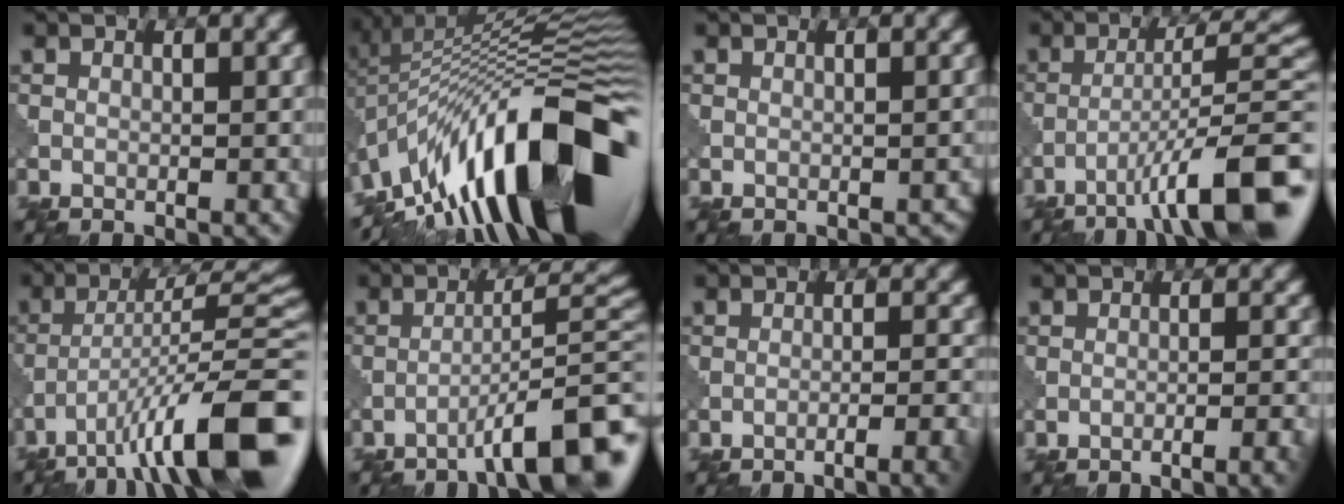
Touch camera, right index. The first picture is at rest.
{"total": 16.2, "force": [-7.1, 6.0, 13.3], "torque": [-0.185, 0.041, -0.147]}
{"total": 0.7, "force": [-0.6, 0.3, 0.2], "torque": [-0.007, -0.001, -0.005]}
{"total": 10.5, "force": [-5.8, 1.4, 8.7], "torque": [-0.118, 0.025, -0.091]}
{"total": 12.5, "force": [-6.8, 2.4, 10.2], "torque": [-0.159, 0.012, -0.111]}
{"total": 8.7, "force": [-5.6, 1.3, 6.5], "torque": [-0.081, 0.025, -0.088]}
{"total": 4.2, "force": [-2.9, 0.7, 3.0], "torque": [-0.040, 0.013, -0.054]}
{"total": 3.9, "force": [-2.8, 0.6, 2.6], "torque": [-0.034, 0.017, -0.052]}